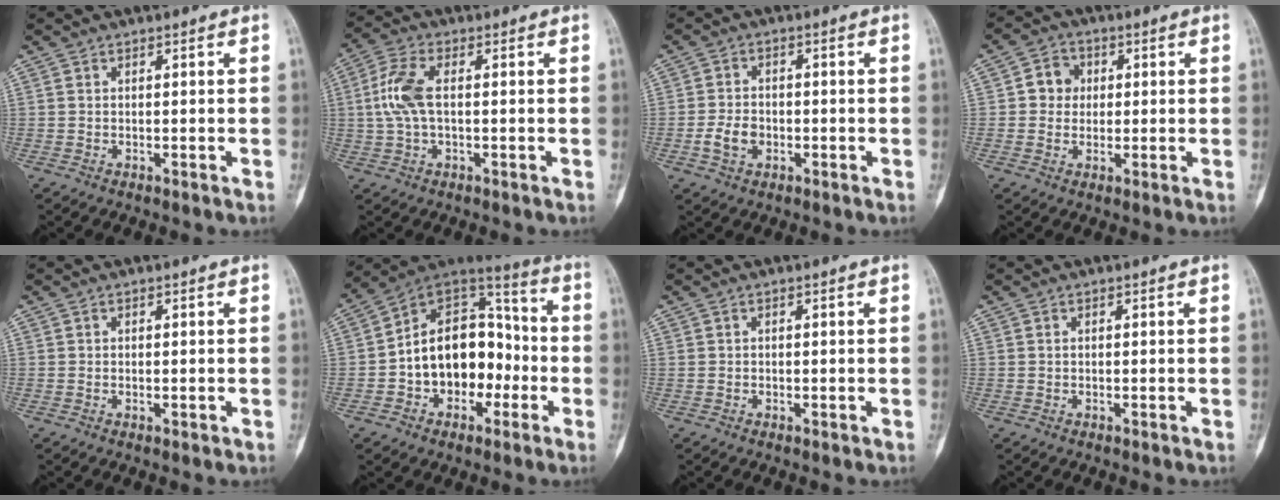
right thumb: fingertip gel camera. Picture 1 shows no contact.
{"total": 7.5, "force": [0.5, 3.5, 6.6], "torque": [-0.164, 0.015, 0.007]}
{"total": 4.6, "force": [-1.4, 3.3, 2.9], "torque": [-0.050, 0.011, -0.026]}
{"total": 5.1, "force": [0.6, 4.7, 2.0], "torque": [-0.005, 0.007, 0.002]}
{"total": 0.6, "force": [-0.1, 0.3, 0.5], "torque": [-0.010, -0.001, 0.000]}
{"total": 18.2, "force": [-3.4, 12.9, 12.4], "torque": [-0.142, 0.060, -0.055]}
{"total": 0.0}
{"total": 0.0}